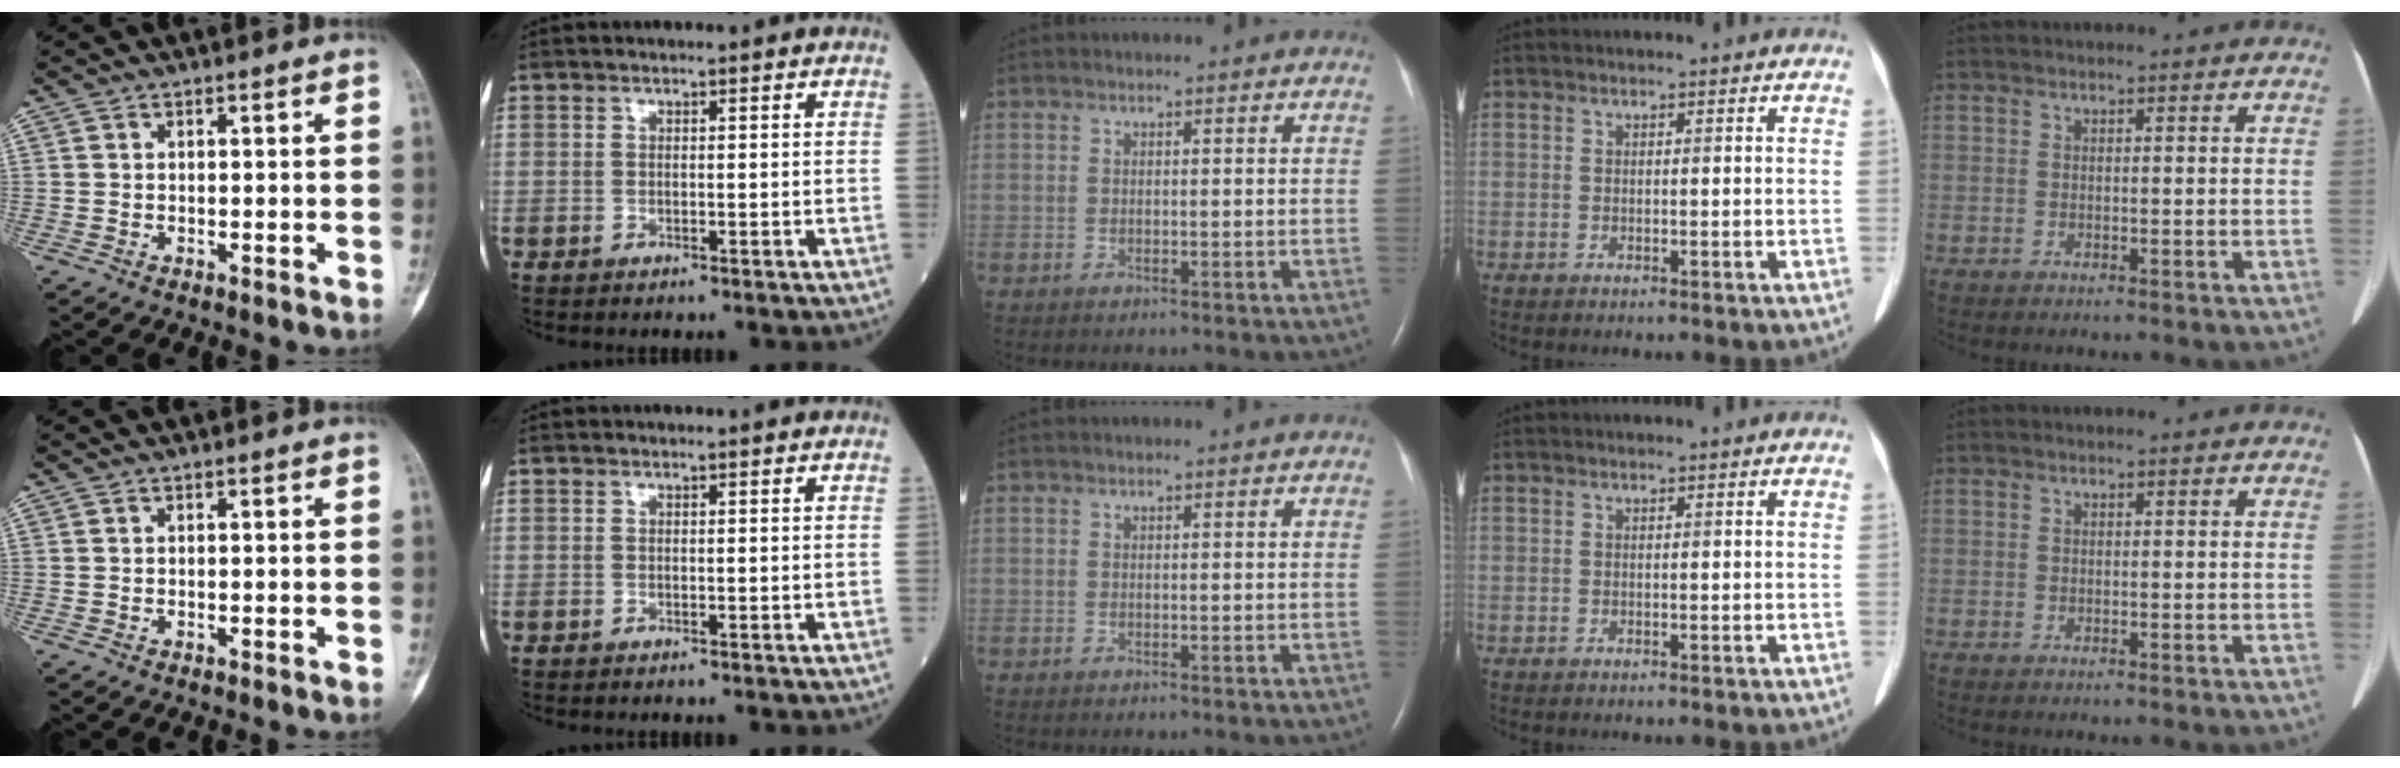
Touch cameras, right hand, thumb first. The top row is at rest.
{}